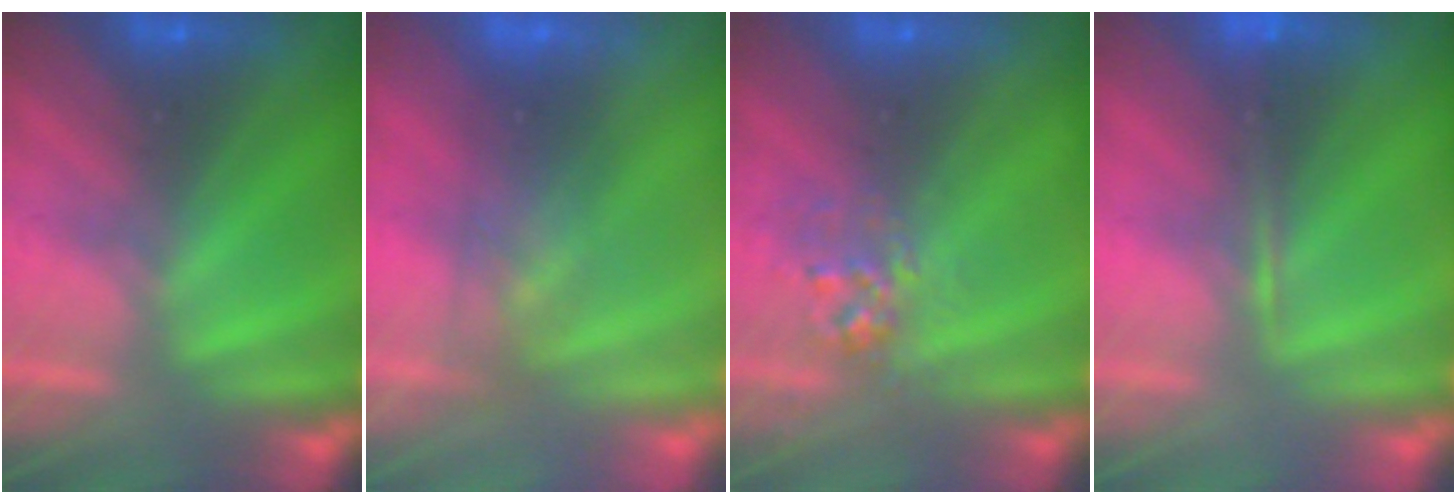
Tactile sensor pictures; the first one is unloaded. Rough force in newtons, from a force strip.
{"total": 2.8}
{"total": 2.7}
{"total": 1.3}